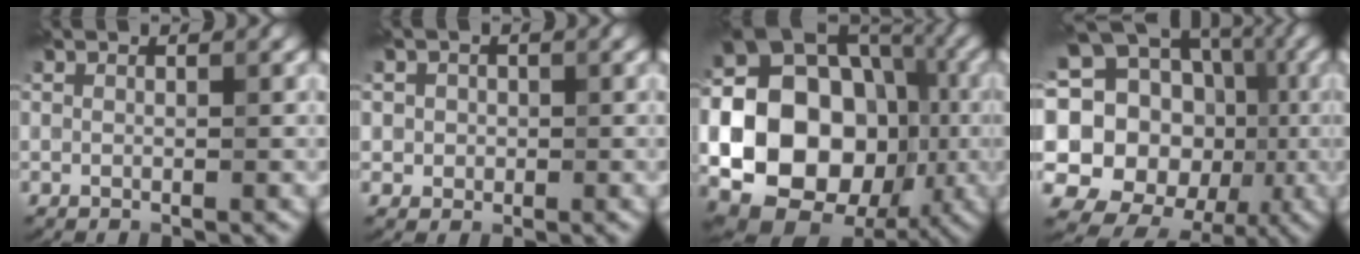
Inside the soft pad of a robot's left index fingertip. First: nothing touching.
{"total": 1.9, "force": [0.3, 1.8, 0.7], "torque": [-0.001, 0.007, 0.001]}
{"total": 22.1, "force": [-3.8, 18.4, 11.6], "torque": [-0.203, -0.011, -0.110]}
{"total": 20.7, "force": [0.9, 18.1, 10.0], "torque": [-0.197, 0.046, -0.001]}